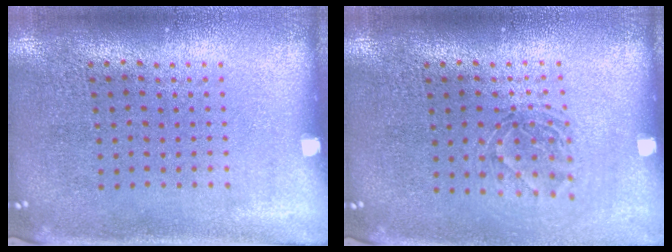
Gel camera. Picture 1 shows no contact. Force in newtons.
{"total": 1.3, "press": 1.1, "slide": 0.6}